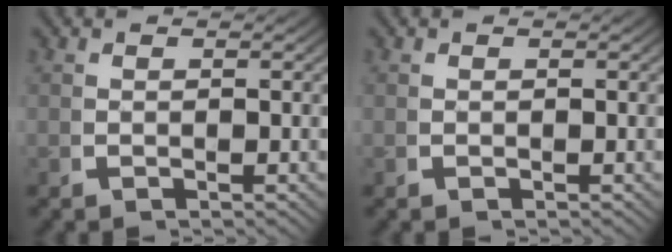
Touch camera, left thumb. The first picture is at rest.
{"total": 0.0}